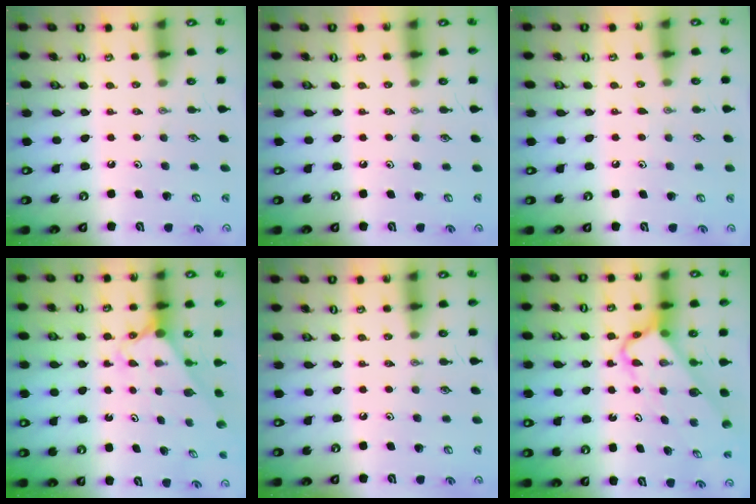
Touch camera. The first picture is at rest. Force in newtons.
{"total": 0.0}
{"total": 3.9, "press": 3.9, "slide": 0.2}
{"total": 2.4, "press": 2.4, "slide": 0.3}
{"total": 0.0}
{"total": 5.4, "press": 5.4, "slide": 0.5}